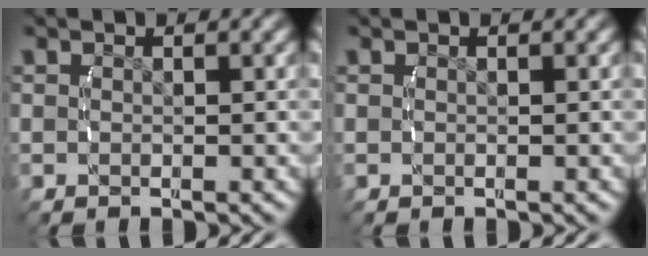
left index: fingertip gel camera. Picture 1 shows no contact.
{"total": 0.0}